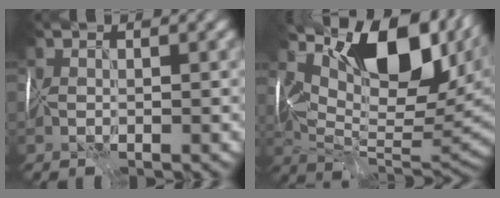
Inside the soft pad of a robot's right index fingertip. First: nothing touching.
{"total": 14.7, "force": [6.0, 7.2, 11.2], "torque": [-0.176, 0.004, 0.107]}